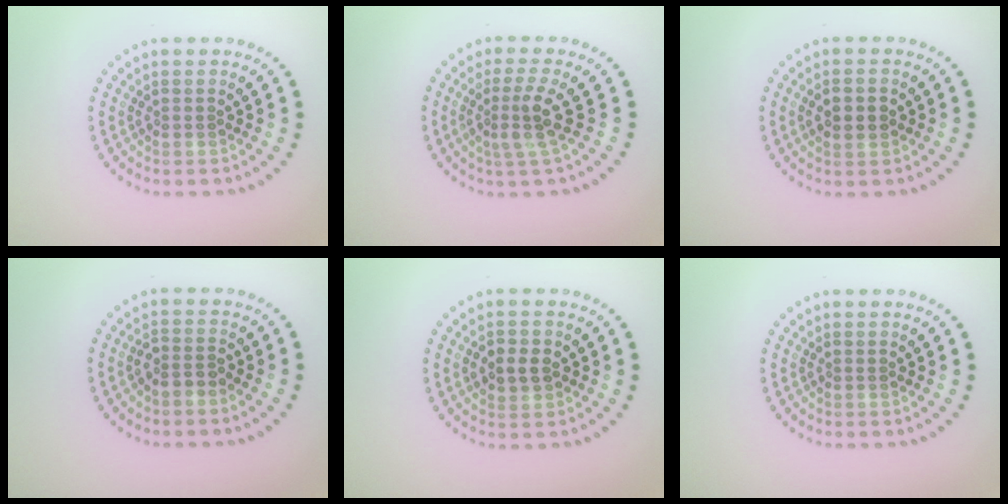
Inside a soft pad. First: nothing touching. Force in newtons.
{"total": 3.0, "press": 2.2, "slide": 2.1}
{"total": 2.4, "press": 2.4, "slide": 0.0}
{"total": 1.8, "press": 1.4, "slide": 1.1}
{"total": 2.4, "press": 2.3, "slide": 0.4}
{"total": 0.0}